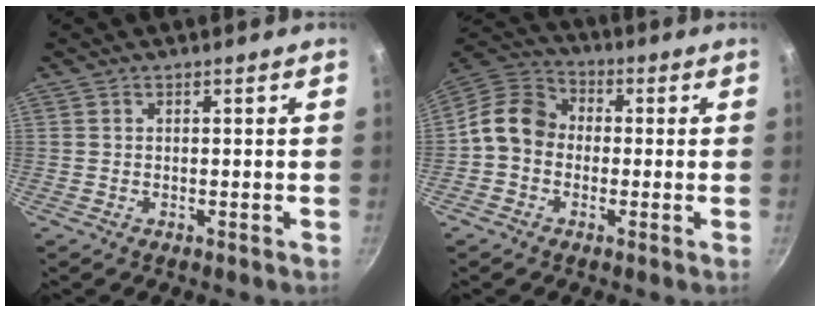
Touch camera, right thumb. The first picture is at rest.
{"total": 10.0, "force": [-0.9, 8.4, 5.5], "torque": [-0.070, 0.033, -0.041]}